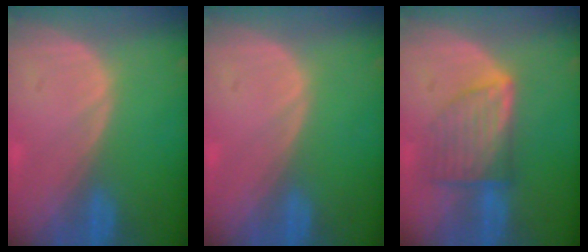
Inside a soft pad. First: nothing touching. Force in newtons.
{"total": 0.0}
{"total": 7.4, "press": 6.6, "slide": 3.4}